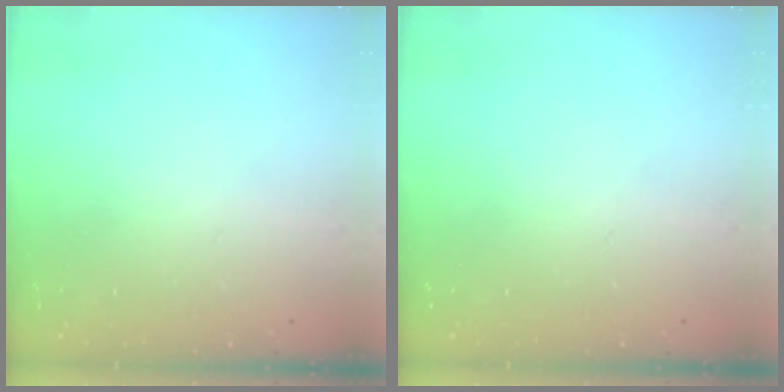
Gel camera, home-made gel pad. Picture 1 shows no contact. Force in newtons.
{"total": 0.0}